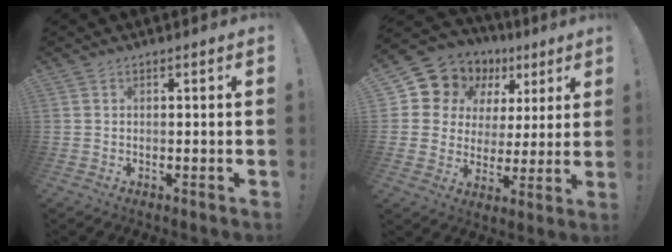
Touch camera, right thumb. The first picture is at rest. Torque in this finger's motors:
{"motor_torque": [0.37, 0.40, 0.29, -0.10, 0.07]}